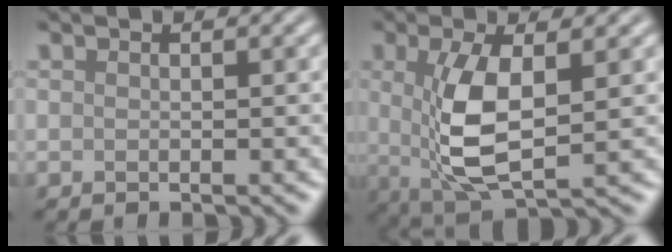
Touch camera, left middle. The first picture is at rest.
{"total": 6.1, "force": [0.3, 2.2, 5.7], "torque": [-0.127, -0.013, 0.013]}